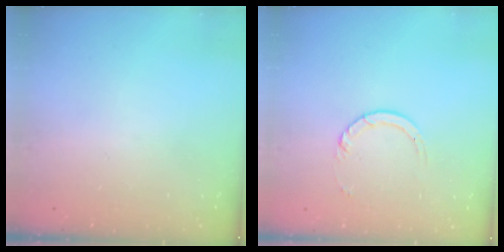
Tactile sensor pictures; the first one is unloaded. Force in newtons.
{"total": 3.0, "press": 2.9, "slide": 0.4}